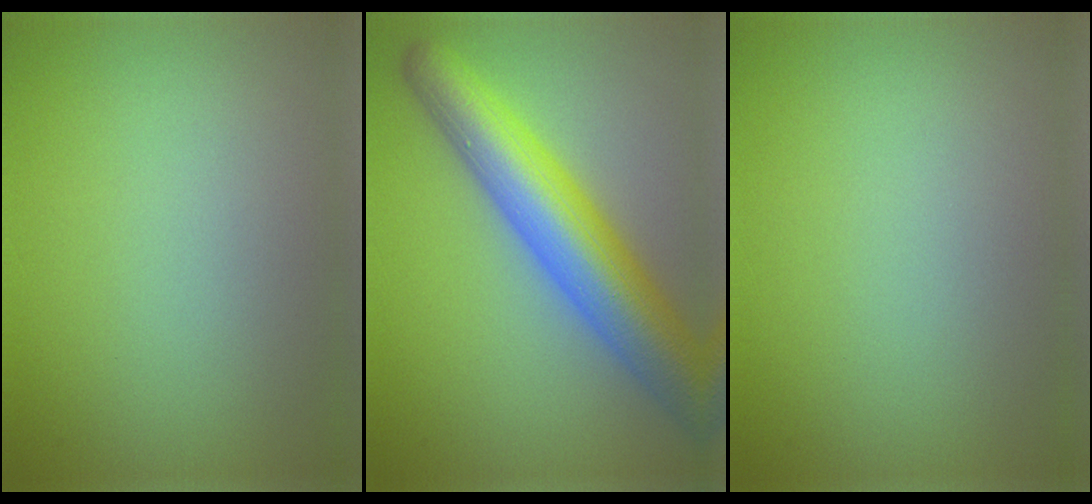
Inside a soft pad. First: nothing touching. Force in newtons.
{"total": 9.1, "press": 9.1, "slide": 0.2}
{"total": 0.0}